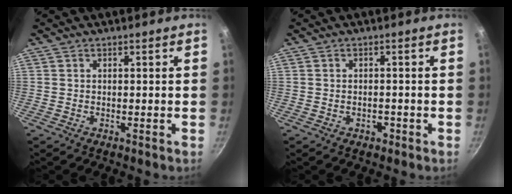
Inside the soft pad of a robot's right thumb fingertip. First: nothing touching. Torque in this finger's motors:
{"motor_torque": [-0.32, 0.05, -0.35, -0.14, 0.10]}